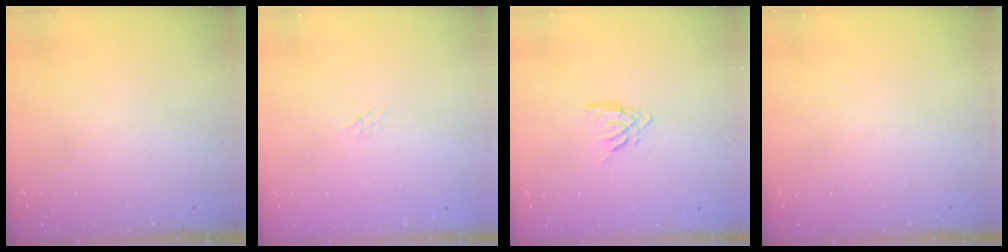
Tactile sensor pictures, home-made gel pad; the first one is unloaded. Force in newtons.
{"total": 3.7, "press": 3.6, "slide": 0.5}
{"total": 4.7, "press": 4.7, "slide": 0.3}
{"total": 0.0}